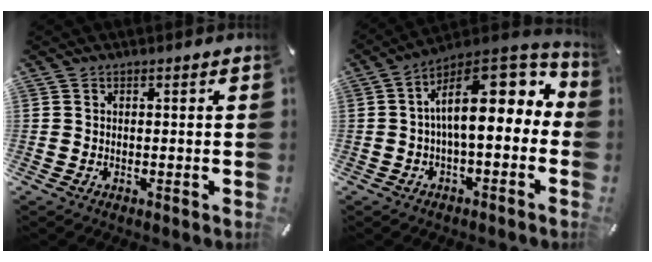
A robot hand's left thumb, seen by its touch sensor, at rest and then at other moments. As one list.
[{"total": 17.3, "force": [3.5, 7.9, 15.0], "torque": [-0.226, -0.025, 0.061]}]